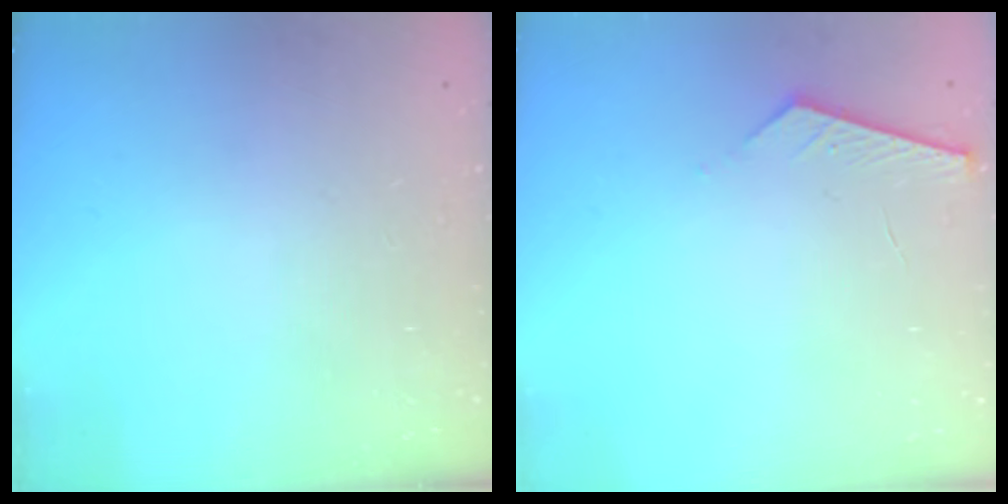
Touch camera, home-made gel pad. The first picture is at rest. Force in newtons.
{"total": 3.5, "press": 3.5, "slide": 0.4}